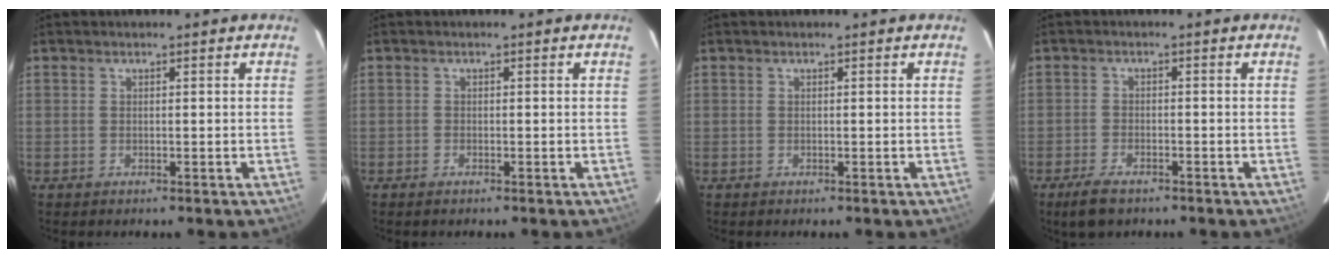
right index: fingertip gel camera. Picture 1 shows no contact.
{"total": 0.5, "force": [-0.4, 0.2, 0.2], "torque": [-0.004, 0.000, -0.010]}
{"total": 0.0}
{"total": 4.9, "force": [-3.6, 1.9, 2.8], "torque": [-0.073, -0.009, -0.066]}